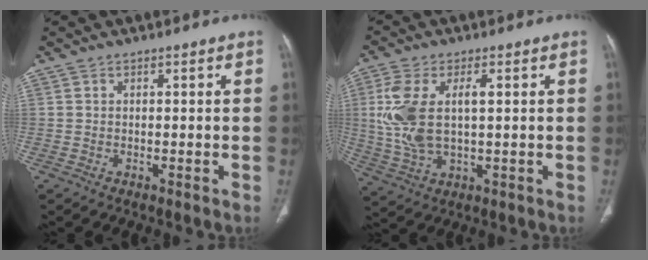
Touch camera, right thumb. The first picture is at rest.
{"total": 11.5, "force": [1.5, 5.6, 9.9], "torque": [-0.227, 0.002, 0.034]}